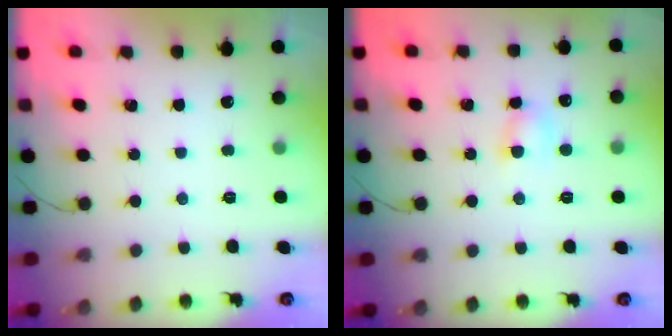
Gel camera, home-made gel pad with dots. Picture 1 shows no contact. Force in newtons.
{"total": 3.9, "press": 3.8, "slide": 1.1}